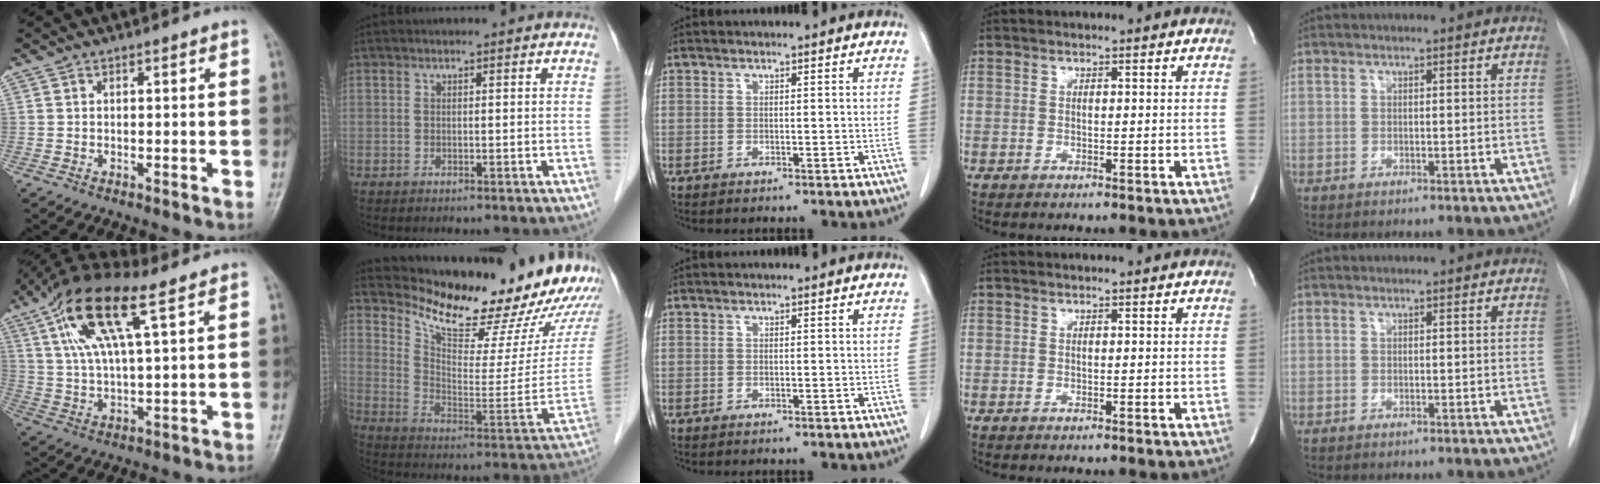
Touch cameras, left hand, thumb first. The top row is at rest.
{"thumb": {"total": 15.3, "force": [7.5, 4.4, 12.6], "torque": [-0.248, 0.001, 0.139]}, "index": {"total": 25.3, "force": [21.7, 5.3, 11.9], "torque": [-0.188, -0.072, 0.299]}}